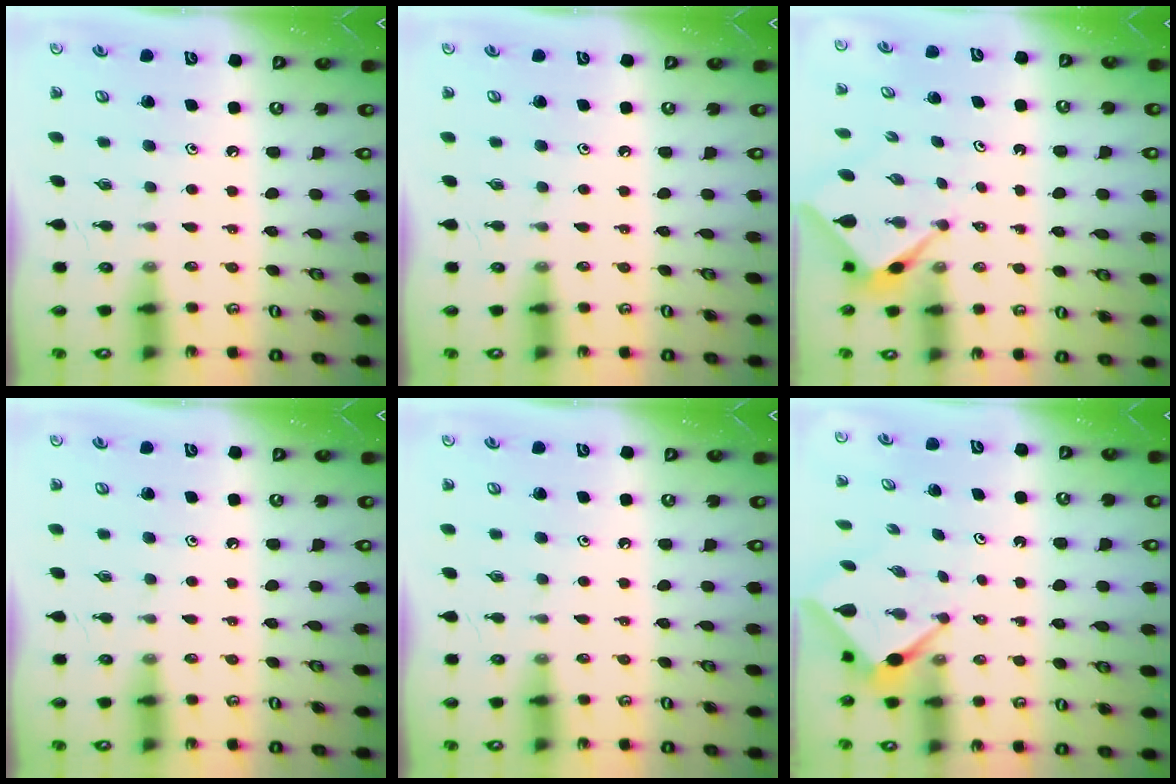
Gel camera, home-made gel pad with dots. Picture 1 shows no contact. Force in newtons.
{"total": 0.0}
{"total": 2.4, "press": 2.4, "slide": 0.3}
{"total": 0.0}
{"total": 0.0}
{"total": 3.1, "press": 3.1, "slide": 0.3}